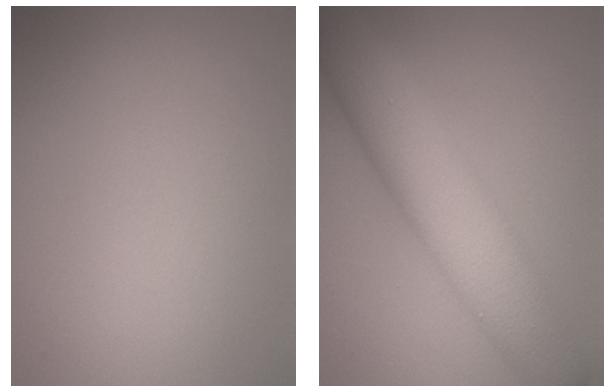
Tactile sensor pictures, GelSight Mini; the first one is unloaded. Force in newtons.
{"total": 9.0, "press": 9.0, "slide": 0.3}